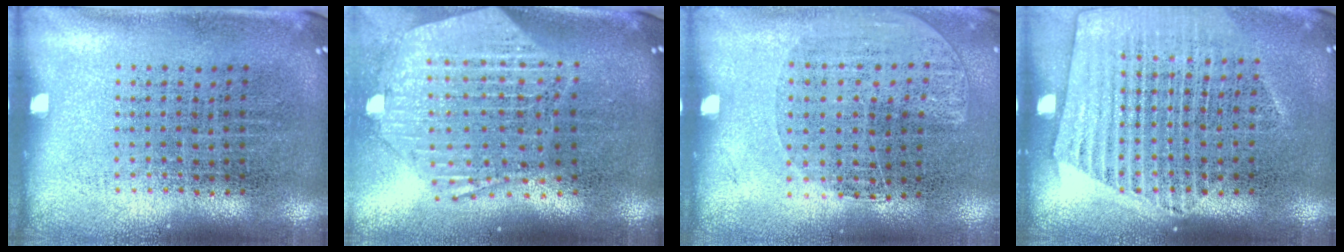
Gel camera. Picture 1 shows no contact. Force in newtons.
{"total": 2.7, "press": 2.2, "slide": 1.5}
{"total": 1.0, "press": 0.9, "slide": 0.5}
{"total": 1.5, "press": 1.4, "slide": 0.5}